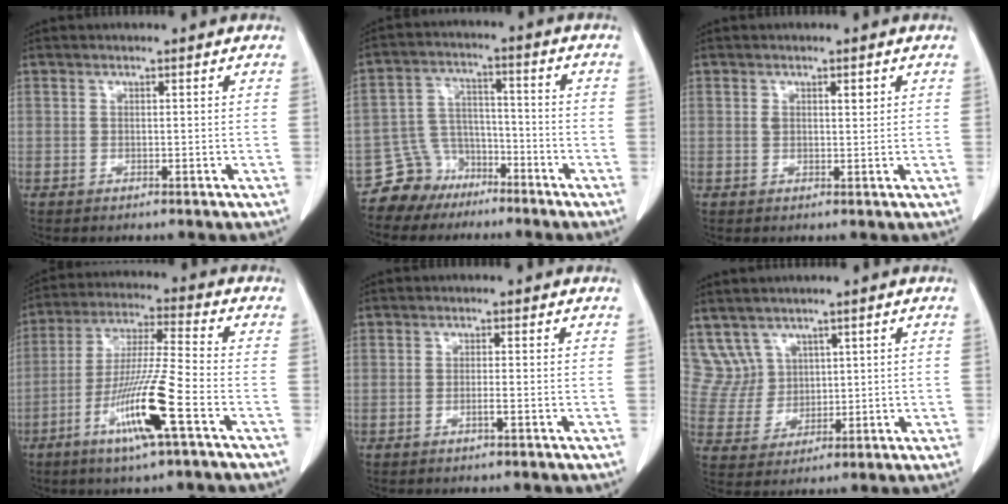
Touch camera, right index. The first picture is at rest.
{"total": 7.3, "force": [-5.5, 4.8, -0.1], "torque": [0.007, 0.024, -0.099]}
{"total": 2.0, "force": [0.8, 0.9, 1.6], "torque": [-0.028, 0.003, 0.016]}
{"total": 13.1, "force": [-5.8, -0.4, 11.8], "torque": [-0.233, -0.016, -0.110]}
{"total": 1.2, "force": [-0.6, -0.1, 1.1], "torque": [-0.022, 0.000, -0.010]}
{"total": 5.9, "force": [3.6, 4.7, -0.2], "torque": [0.002, 0.016, 0.085]}